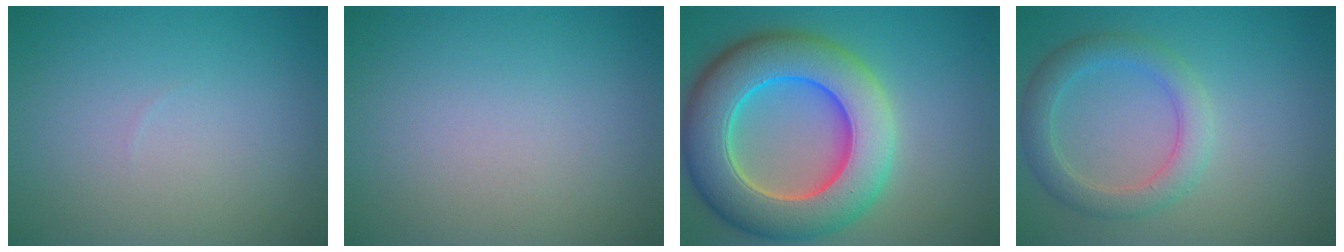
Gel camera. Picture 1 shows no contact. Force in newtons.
{"total": 0.0}
{"total": 11.6, "press": 11.6, "slide": 0.7}
{"total": 3.5, "press": 3.5, "slide": 0.3}